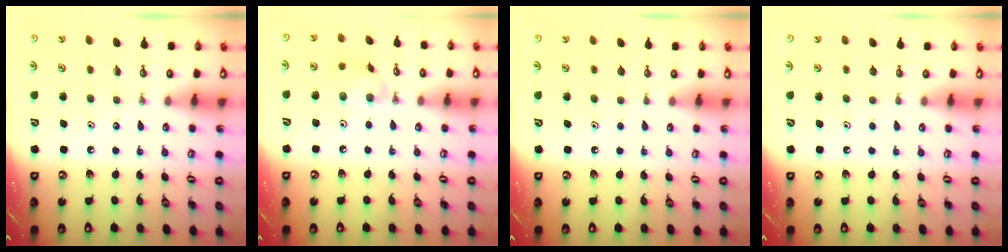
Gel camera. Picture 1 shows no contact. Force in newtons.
{"total": 8.3, "press": 8.3, "slide": 0.2}
{"total": 1.2, "press": 0.5, "slide": 1.0}
{"total": 0.0}